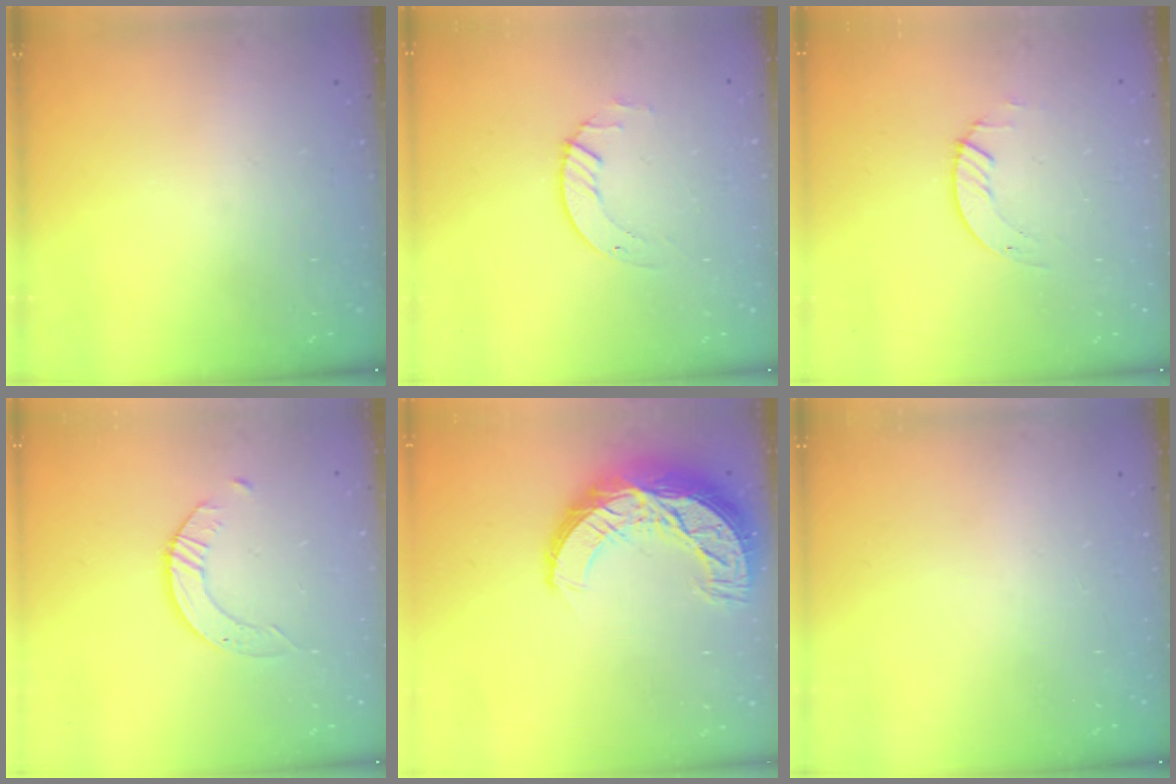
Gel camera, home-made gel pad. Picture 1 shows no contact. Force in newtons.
{"total": 2.6, "press": 2.6, "slide": 0.3}
{"total": 1.3, "press": 1.2, "slide": 0.1}
{"total": 2.5, "press": 2.5, "slide": 0.3}
{"total": 16.4, "press": 16.4, "slide": 0.9}
{"total": 0.0}